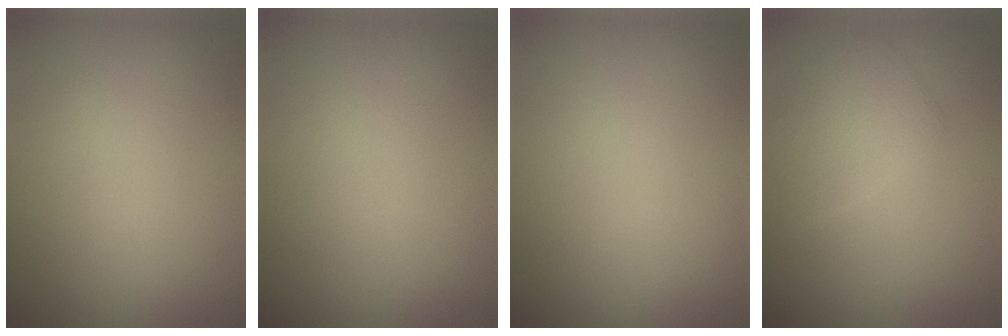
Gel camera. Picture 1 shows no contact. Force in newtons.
{"total": 0.0}
{"total": 0.0}
{"total": 2.9, "press": 2.9, "slide": 0.2}